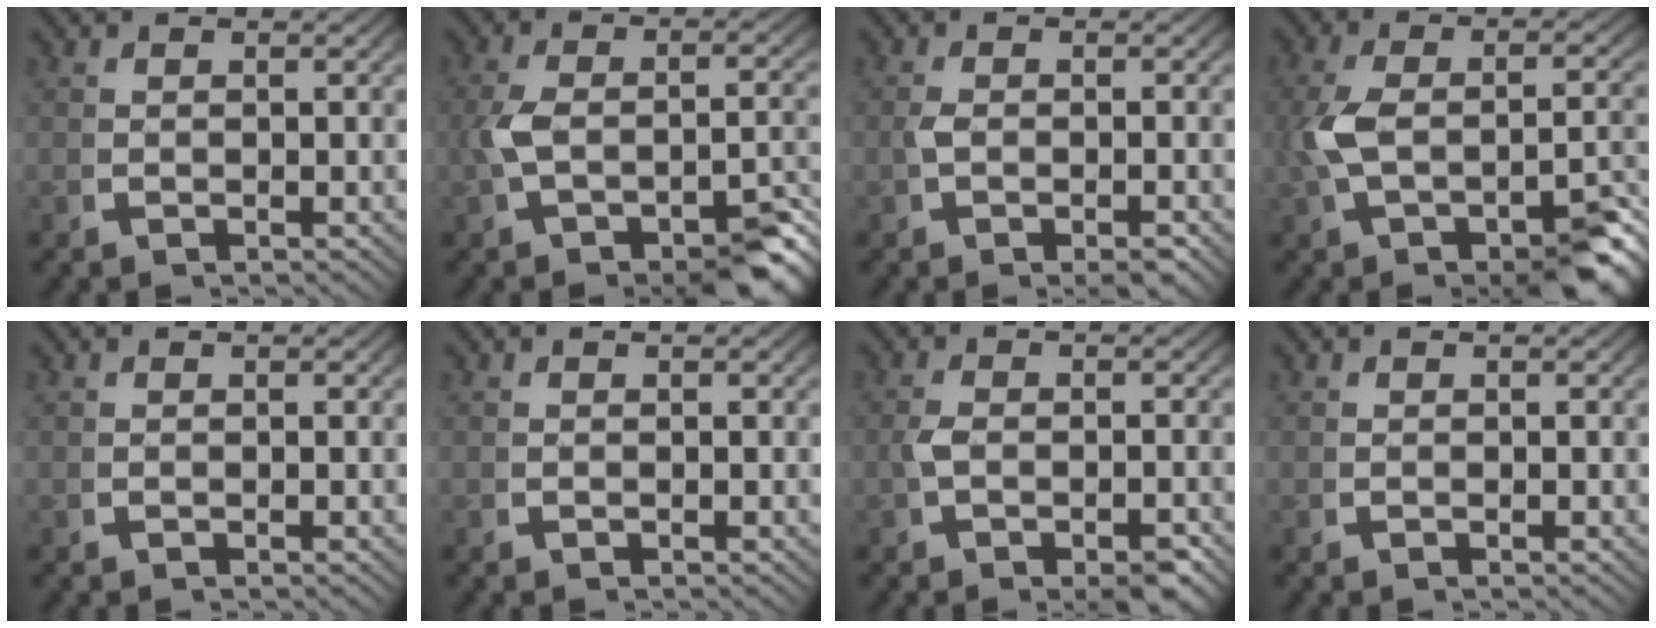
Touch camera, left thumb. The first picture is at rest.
{"total": 6.6, "force": [-2.9, 2.9, 5.2], "torque": [-0.096, -0.011, -0.036]}
{"total": 1.8, "force": [-0.8, 0.6, 1.4], "torque": [-0.032, -0.005, -0.013]}
{"total": 8.2, "force": [-2.8, 3.8, 6.8], "torque": [-0.132, -0.014, -0.031]}
{"total": 0.0}
{"total": 0.0}
{"total": 2.8, "force": [-1.3, 1.1, 2.3], "torque": [-0.050, -0.007, -0.019]}
{"total": 0.0}